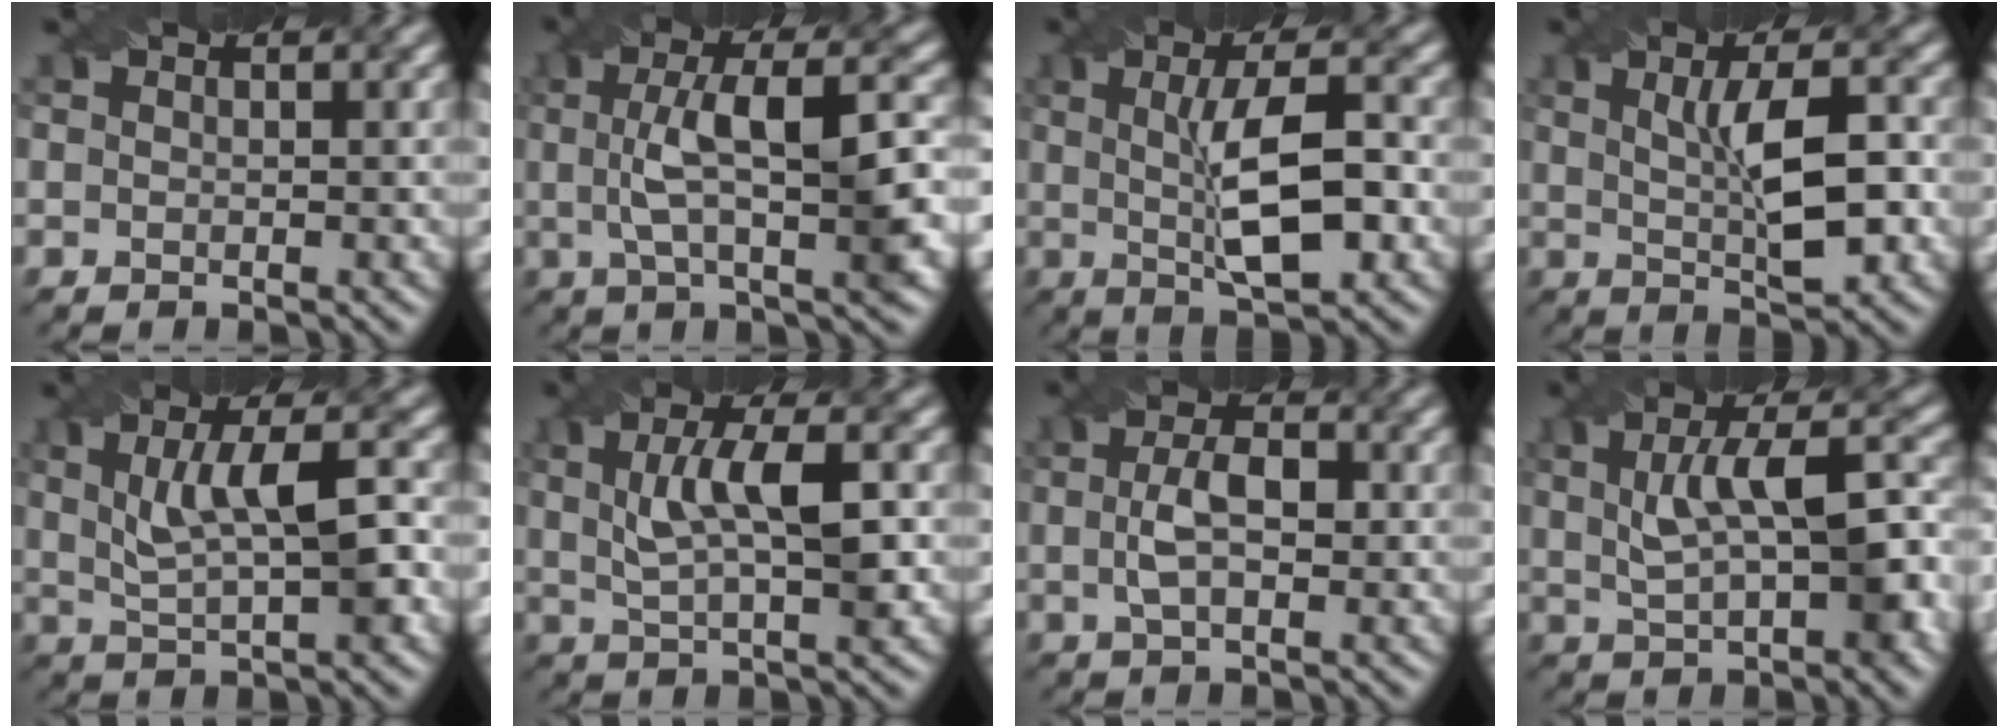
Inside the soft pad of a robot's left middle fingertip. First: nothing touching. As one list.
[{"total": 8.1, "force": [0.6, 2.3, 7.7], "torque": [-0.123, 0.014, 0.007]}, {"total": 7.8, "force": [0.1, 2.3, 7.4], "torque": [-0.118, 0.010, 0.000]}, {"total": 6.7, "force": [0.7, 1.9, 6.4], "torque": [-0.100, 0.006, 0.013]}, {"total": 6.8, "force": [1.4, 2.1, 6.3], "torque": [-0.107, 0.008, 0.026]}, {"total": 6.4, "force": [1.2, 2.1, 5.9], "torque": [-0.106, 0.007, 0.024]}, {"total": 3.8, "force": [0.1, 1.8, 3.4], "torque": [-0.071, 0.004, -0.002]}, {"total": 8.1, "force": [1.0, 3.1, 7.4], "torque": [-0.129, 0.010, 0.016]}]